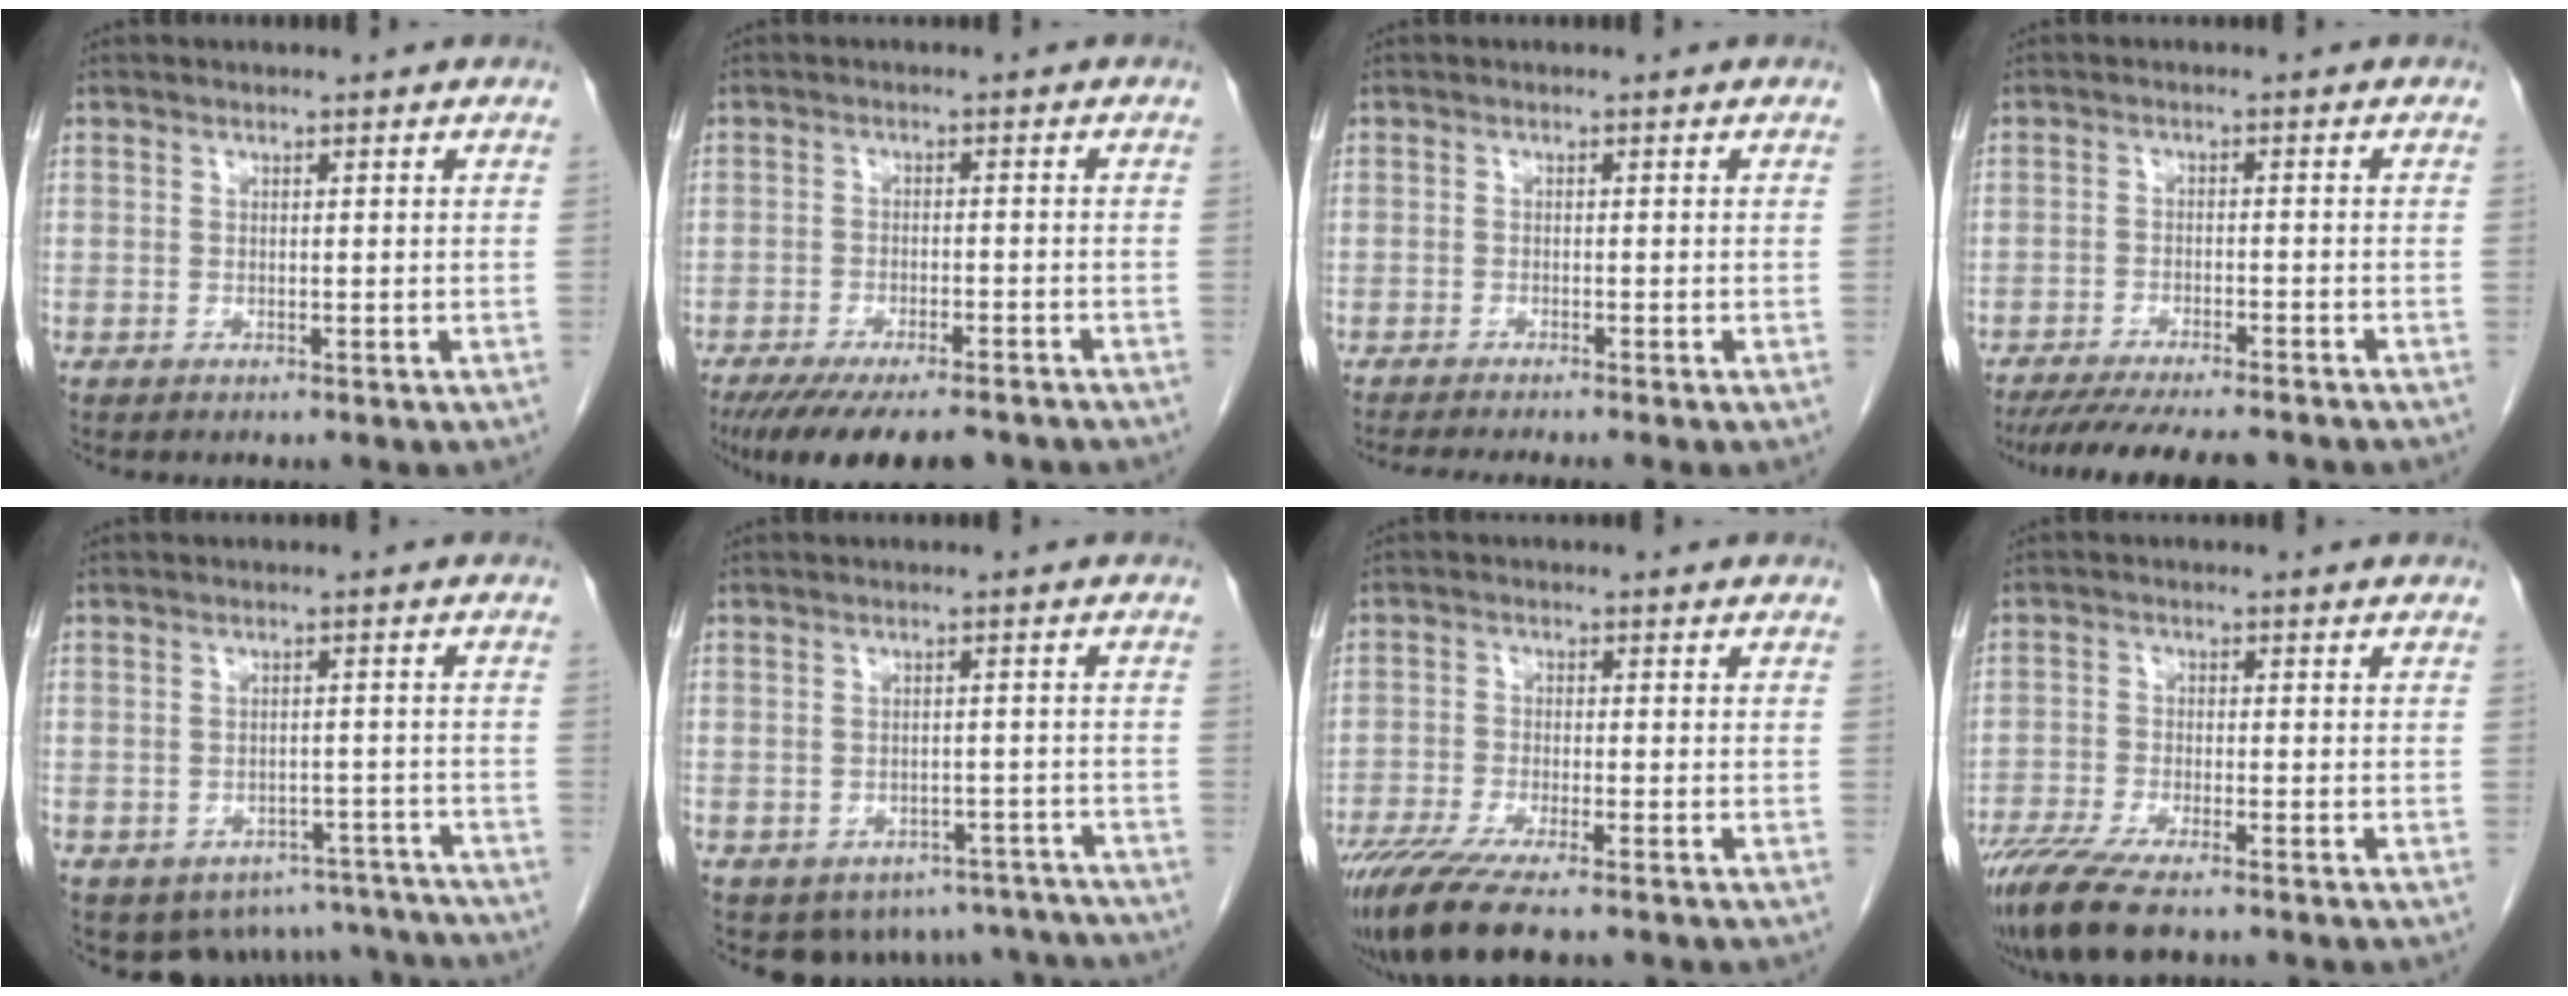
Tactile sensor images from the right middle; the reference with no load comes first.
{"total": 13.4, "force": [-10.9, 3.2, 7.1], "torque": [-0.120, -0.023, -0.159]}
{"total": 5.0, "force": [-4.3, -0.6, 2.4], "torque": [-0.027, -0.013, -0.068]}
{"total": 13.0, "force": [-11.4, 1.7, 5.9], "torque": [-0.090, -0.021, -0.160]}
{"total": 11.5, "force": [-9.7, 6.0, 1.5], "torque": [-0.012, 0.027, -0.104]}
{"total": 10.6, "force": [-8.3, 6.3, 1.9], "torque": [-0.015, 0.016, -0.086]}
{"total": 10.0, "force": [-7.8, 1.1, 6.2], "torque": [-0.103, -0.024, -0.130]}
{"total": 9.8, "force": [-7.6, 1.7, 5.9], "torque": [-0.103, -0.024, -0.128]}